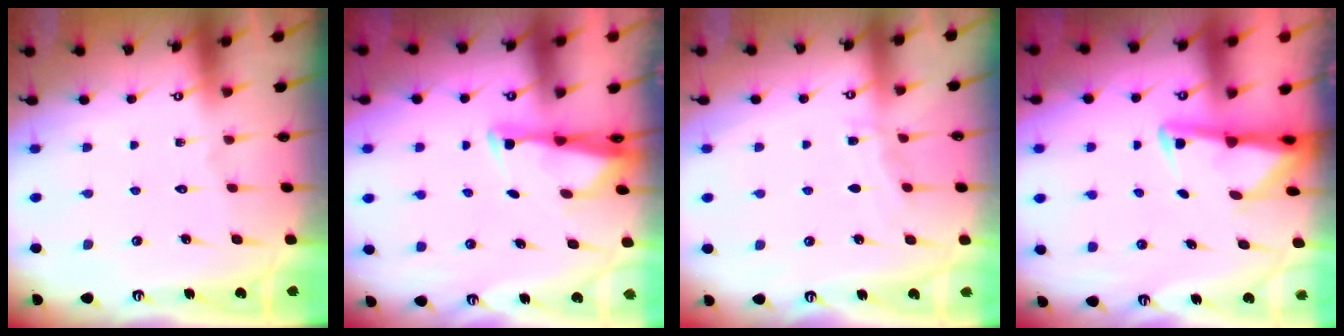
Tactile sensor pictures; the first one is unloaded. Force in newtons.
{"total": 2.9, "press": 2.8, "slide": 0.8}
{"total": 5.5, "press": 5.4, "slide": 0.6}
{"total": 3.0, "press": 2.9, "slide": 0.6}